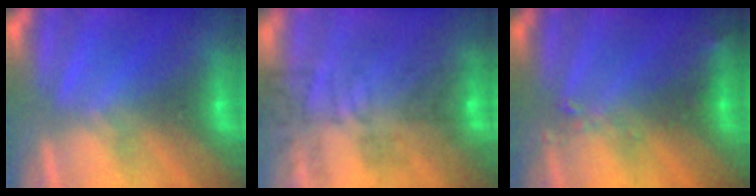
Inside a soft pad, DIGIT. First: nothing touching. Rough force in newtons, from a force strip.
{"total": 8.9}
{"total": 2.4}